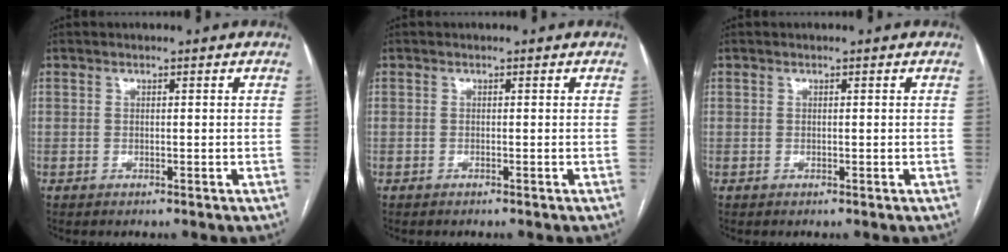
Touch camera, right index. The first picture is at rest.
{"total": 0.0}
{"total": 0.0}